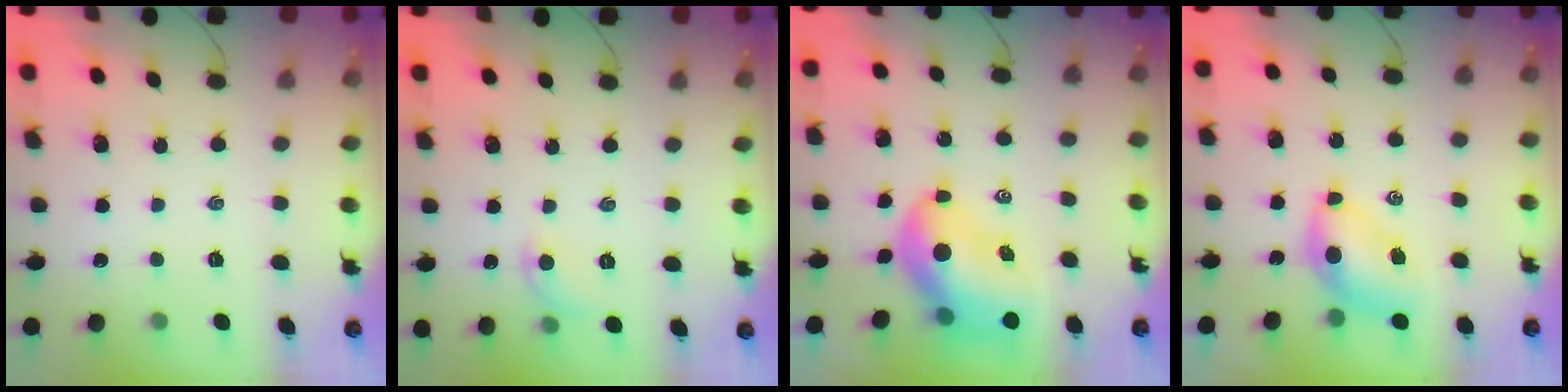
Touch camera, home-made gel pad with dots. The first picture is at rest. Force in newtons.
{"total": 6.3, "press": 6.2, "slide": 1.3}
{"total": 10.7, "press": 10.3, "slide": 3.1}
{"total": 6.7, "press": 6.6, "slide": 1.1}